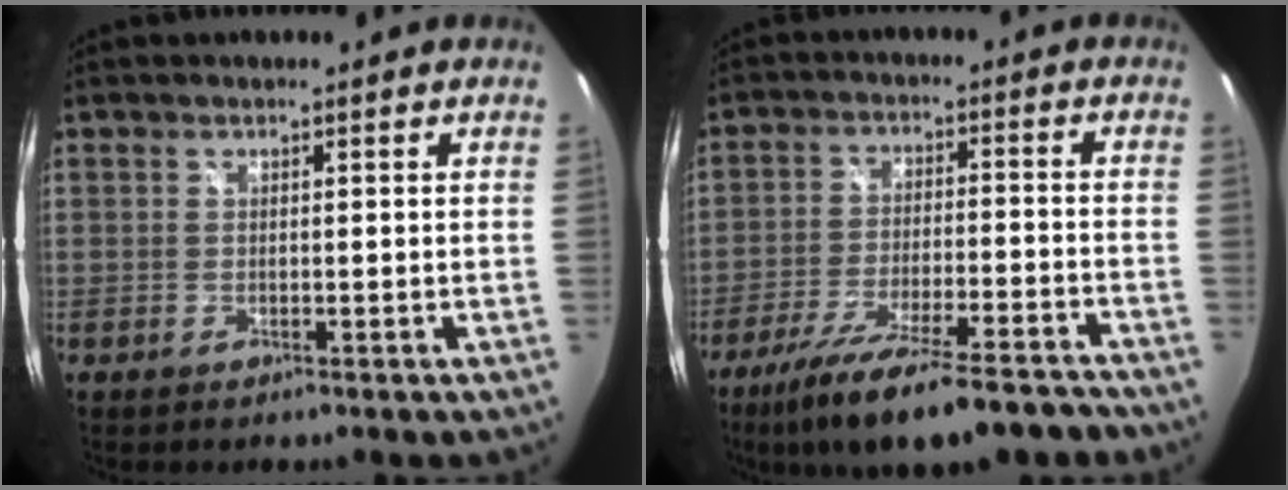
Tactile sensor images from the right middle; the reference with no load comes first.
{"total": 19.0, "force": [-15.1, 4.1, 10.9], "torque": [-0.202, -0.039, -0.232]}